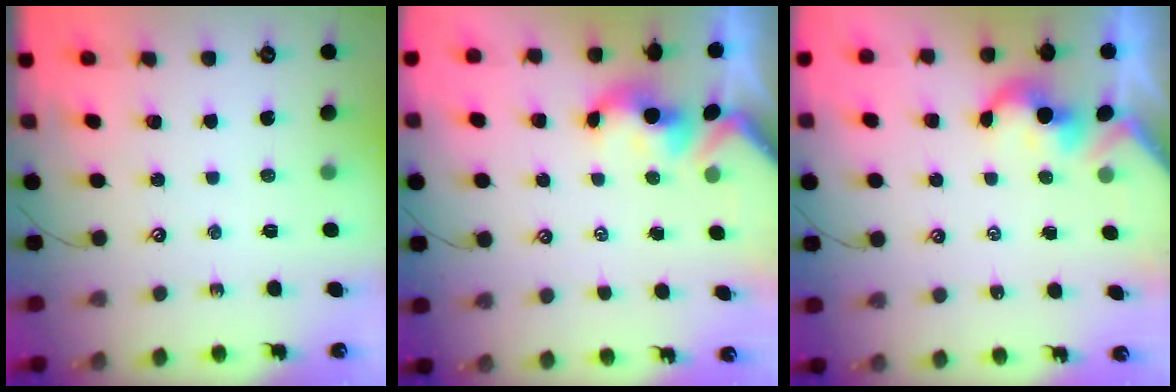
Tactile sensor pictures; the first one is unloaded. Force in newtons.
{"total": 1.1, "press": 0.8, "slide": 0.7}
{"total": 1.7, "press": 1.6, "slide": 0.2}